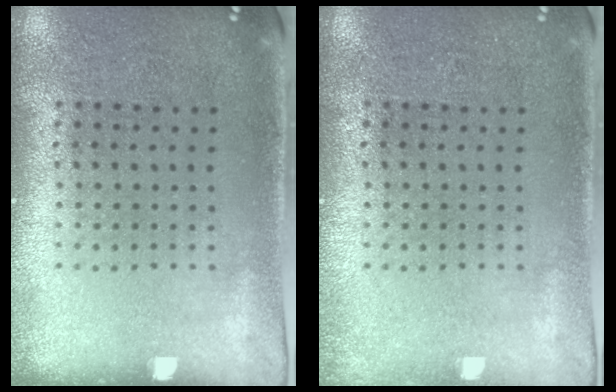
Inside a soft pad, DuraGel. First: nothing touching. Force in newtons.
{"total": 0.7, "press": 0.7, "slide": 0.1}